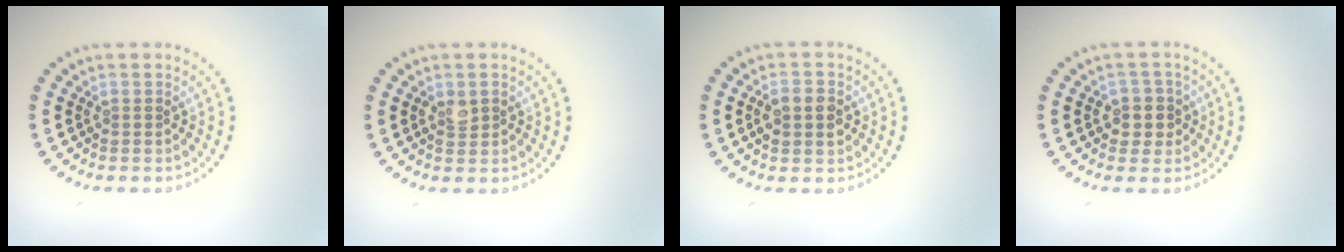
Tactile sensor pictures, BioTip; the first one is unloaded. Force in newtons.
{"total": 1.3, "press": 1.3, "slide": 0.0}
{"total": 3.0, "press": 3.0, "slide": 0.1}
{"total": 2.5, "press": 2.2, "slide": 1.0}